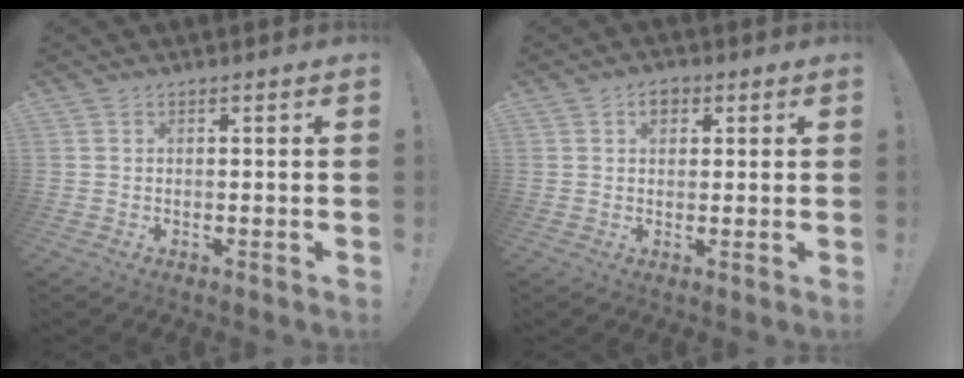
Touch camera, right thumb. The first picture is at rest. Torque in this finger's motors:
{"motor_torque": [0.02, 0.56, 0.20, -0.01, 0.00]}